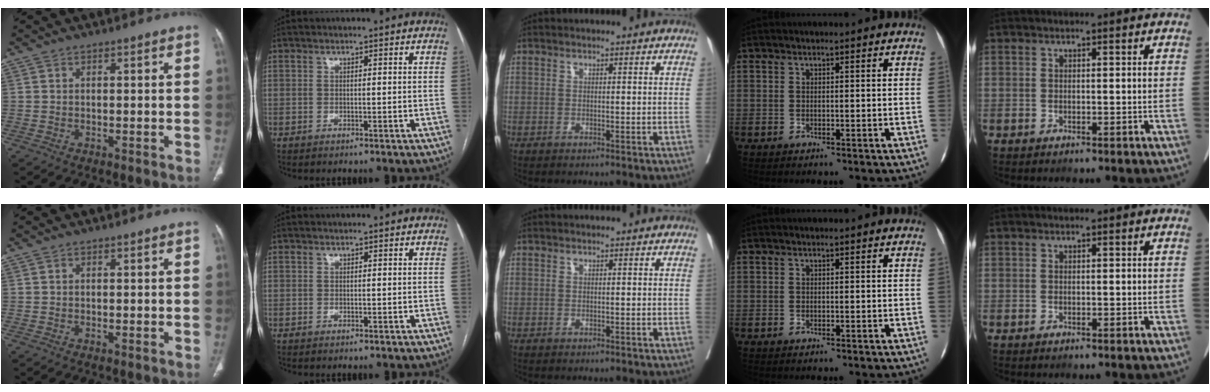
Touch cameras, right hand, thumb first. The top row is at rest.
{}